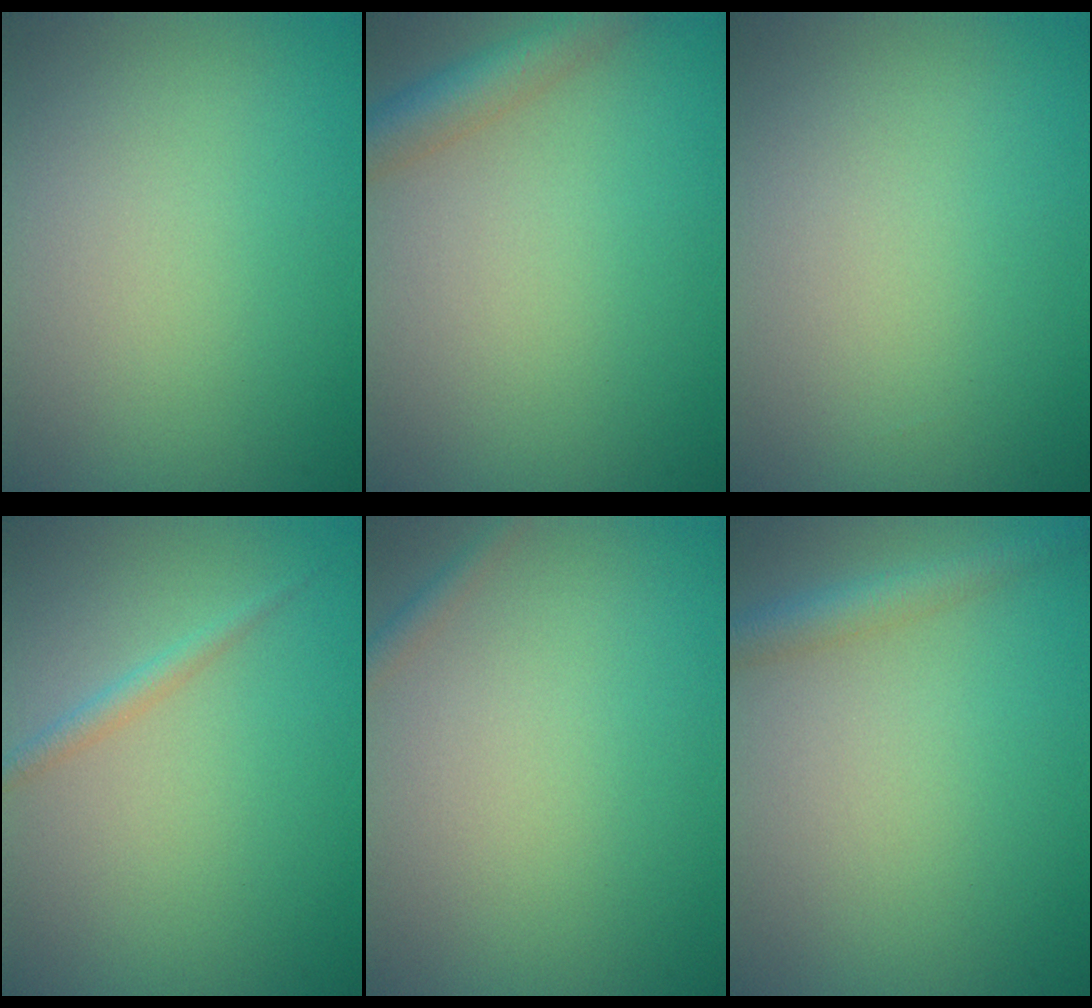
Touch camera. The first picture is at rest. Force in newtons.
{"total": 3.5, "press": 3.5, "slide": 0.2}
{"total": 0.0}
{"total": 1.3, "press": 1.3, "slide": 0.0}
{"total": 1.0, "press": 1.0, "slide": 0.0}
{"total": 2.7, "press": 2.7, "slide": 0.1}